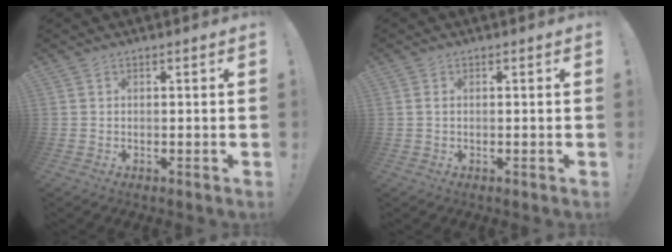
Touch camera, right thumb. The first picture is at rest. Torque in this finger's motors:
{"motor_torque": [-0.28, -0.27, 0.18, -0.07, 0.05]}